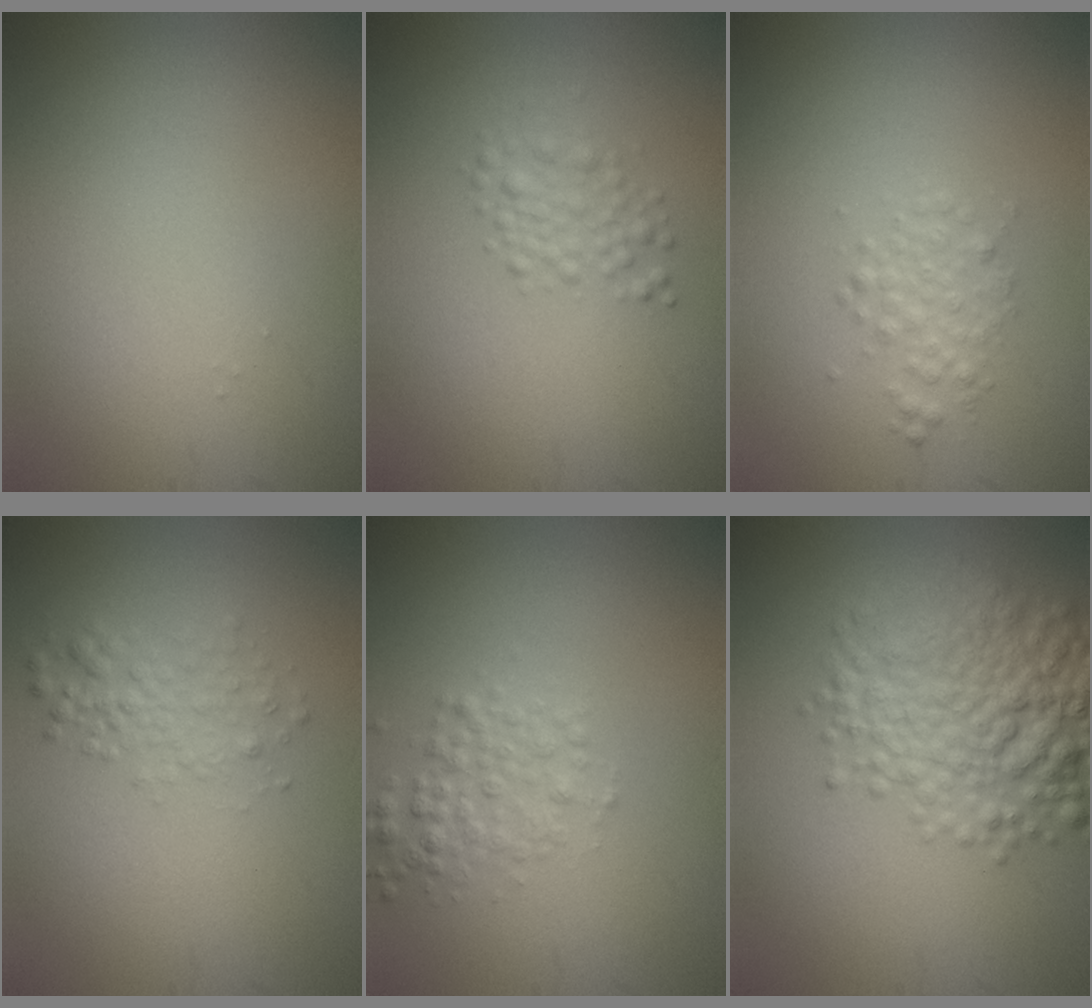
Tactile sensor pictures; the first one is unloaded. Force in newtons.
{"total": 2.2, "press": 2.2, "slide": 0.1}
{"total": 1.9, "press": 1.9, "slide": 0.0}
{"total": 2.4, "press": 2.4, "slide": 0.1}
{"total": 2.4, "press": 2.4, "slide": 0.1}
{"total": 7.5, "press": 7.5, "slide": 0.2}